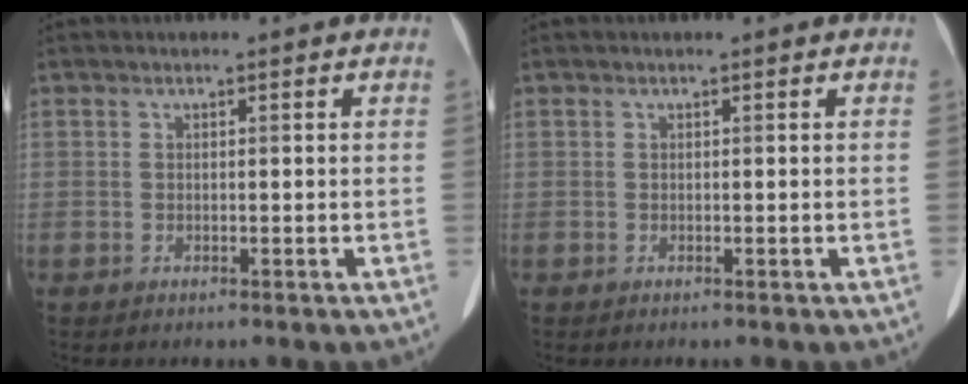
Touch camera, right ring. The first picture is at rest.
{"total": 0.0}